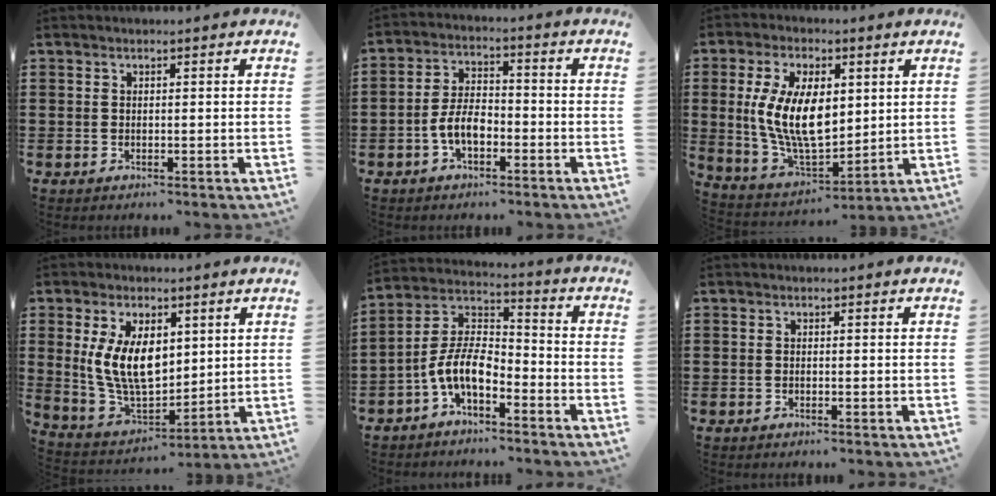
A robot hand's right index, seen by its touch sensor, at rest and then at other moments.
{"total": 5.6, "force": [-2.1, 2.8, 4.3], "torque": [-0.102, 0.001, -0.047]}
{"total": 12.0, "force": [1.8, 6.5, 9.9], "torque": [-0.208, 0.004, 0.032]}
{"total": 9.9, "force": [2.4, 5.8, 7.6], "torque": [-0.176, 0.005, 0.045]}
{"total": 8.6, "force": [-4.1, 3.8, 6.6], "torque": [-0.164, -0.015, -0.088]}
{"total": 0.0}